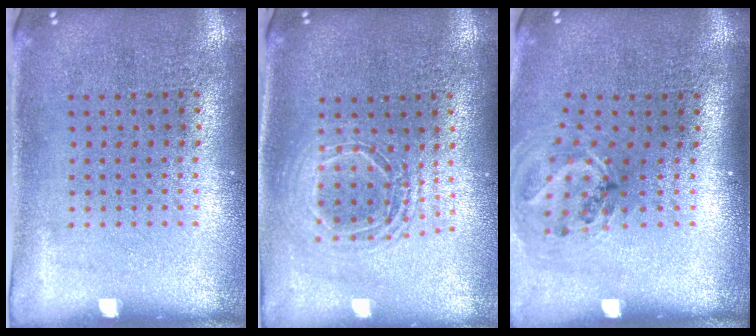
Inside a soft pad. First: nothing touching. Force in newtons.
{"total": 1.7, "press": 1.4, "slide": 0.9}
{"total": 1.2, "press": 1.0, "slide": 0.6}